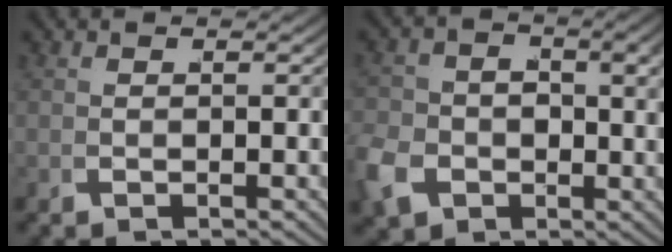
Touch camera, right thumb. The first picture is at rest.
{"total": 5.0, "force": [-1.3, 4.0, 2.7], "torque": [-0.059, -0.022, -0.009]}